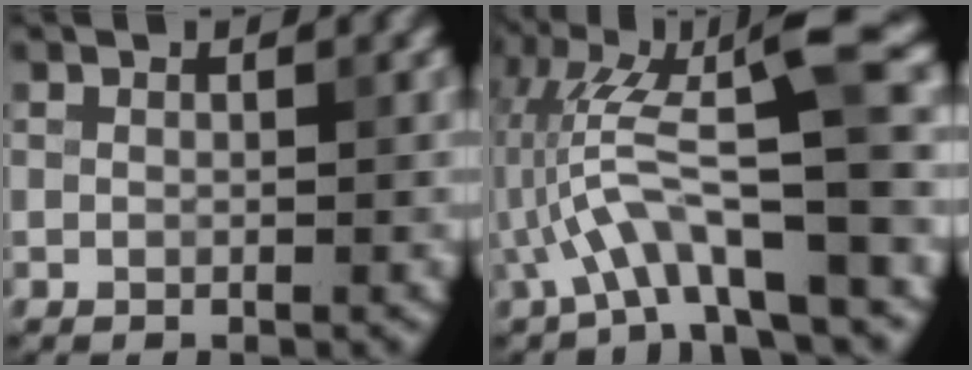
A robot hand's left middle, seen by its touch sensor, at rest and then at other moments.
{"total": 9.2, "force": [-1.7, 2.2, 8.8], "torque": [-0.165, 0.017, -0.033]}